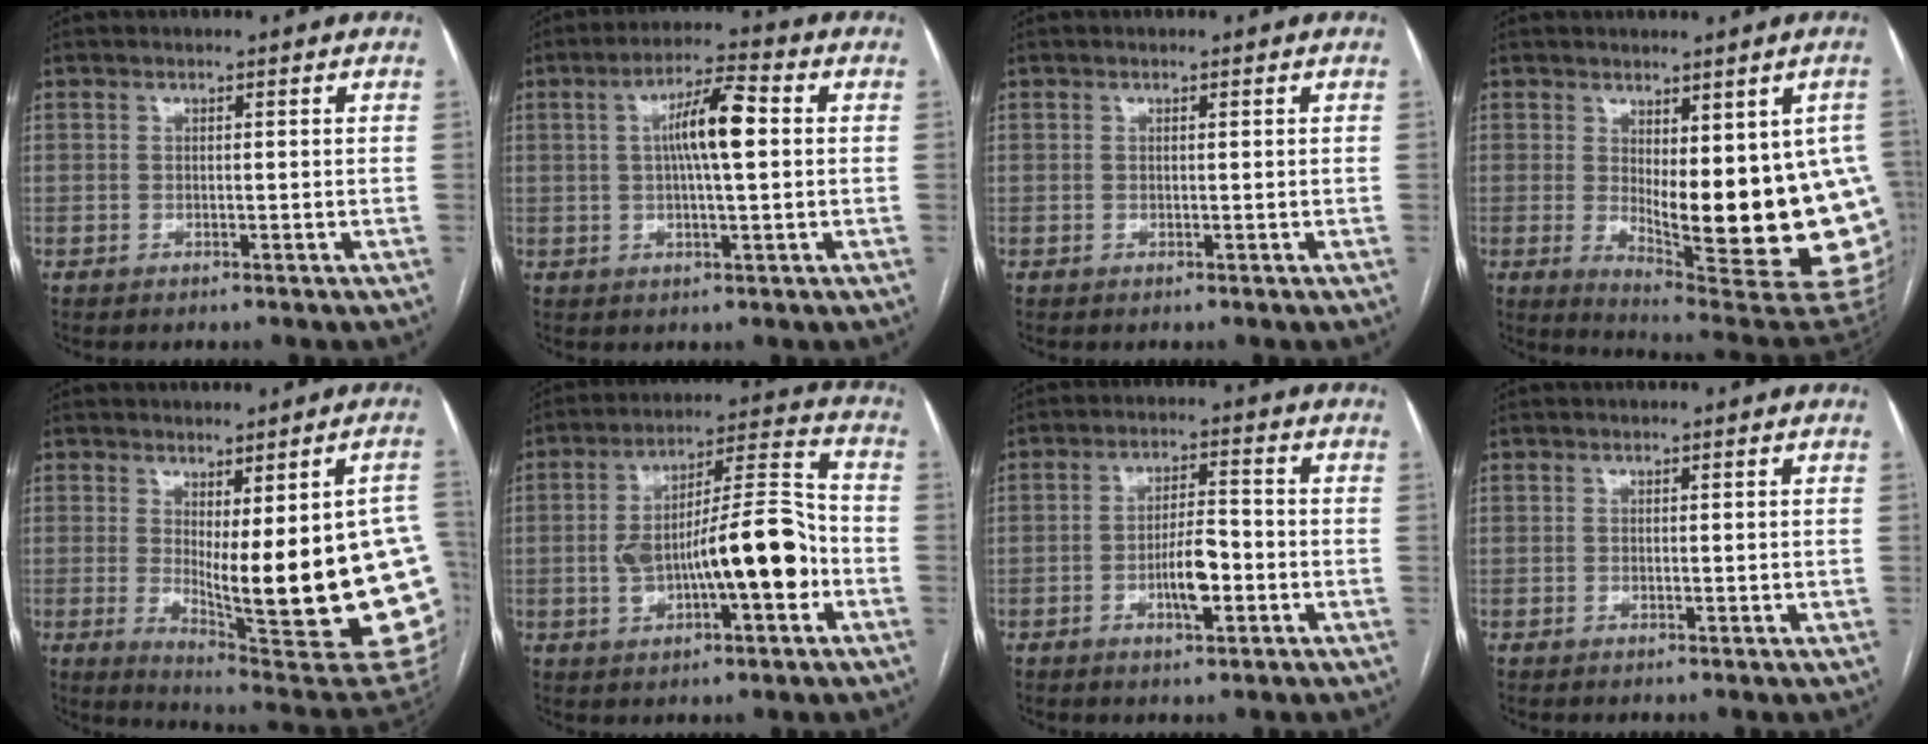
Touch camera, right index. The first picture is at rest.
{"total": 8.3, "force": [1.0, 1.5, 8.1], "torque": [-0.146, 0.021, 0.012]}
{"total": 0.0}
{"total": 20.9, "force": [-1.5, 5.0, 20.2], "torque": [-0.175, -0.021, 0.003]}
{"total": 23.7, "force": [-1.6, 3.9, 23.3], "torque": [-0.211, -0.025, -0.004]}
{"total": 15.4, "force": [-3.0, 3.9, 14.6], "torque": [-0.246, 0.028, -0.041]}
{"total": 6.1, "force": [-1.9, 1.6, 5.6], "torque": [-0.102, 0.004, -0.031]}
{"total": 0.6, "force": [0.2, 0.2, 0.5], "torque": [-0.010, -0.002, 0.005]}